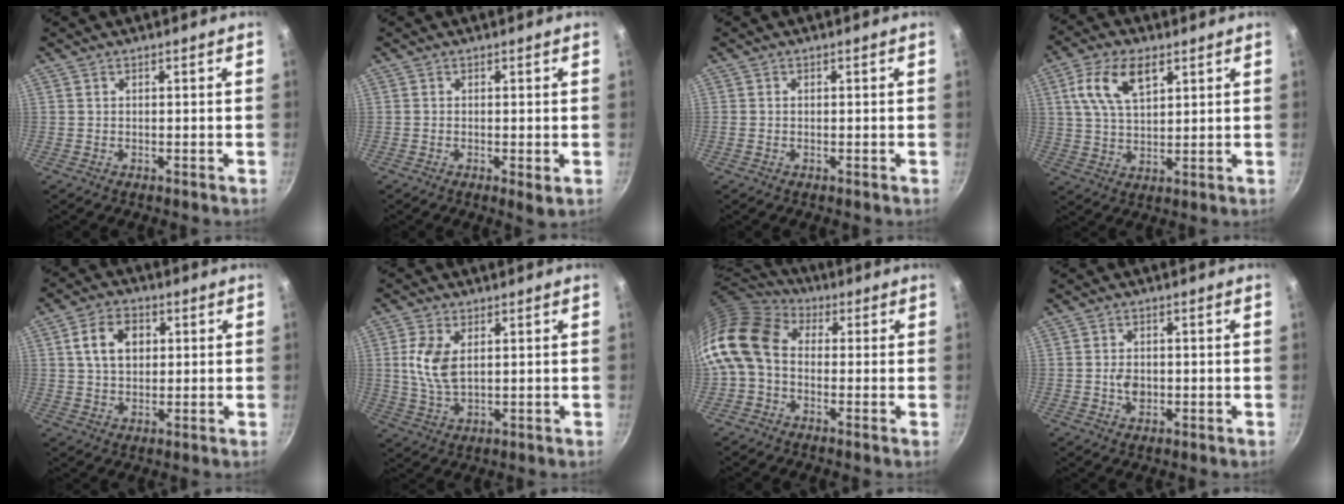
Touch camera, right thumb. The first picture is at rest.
{"total": 1.8, "force": [-0.3, 0.5, 1.7], "torque": [-0.029, -0.009, -0.005]}
{"total": 0.7, "force": [0.1, 0.5, 0.4], "torque": [-0.007, 0.003, 0.000]}
{"total": 10.7, "force": [4.4, 5.7, 7.9], "torque": [-0.139, -0.004, 0.083]}
{"total": 8.4, "force": [2.0, 6.0, 5.5], "torque": [-0.079, 0.005, 0.030]}
{"total": 7.9, "force": [1.7, 4.4, 6.3], "torque": [-0.129, -0.008, 0.036]}
{"total": 13.0, "force": [-0.4, 9.7, 8.7], "torque": [-0.162, 0.027, -0.028]}
{"total": 3.3, "force": [-0.4, 2.4, 2.3], "torque": [-0.031, 0.003, -0.008]}